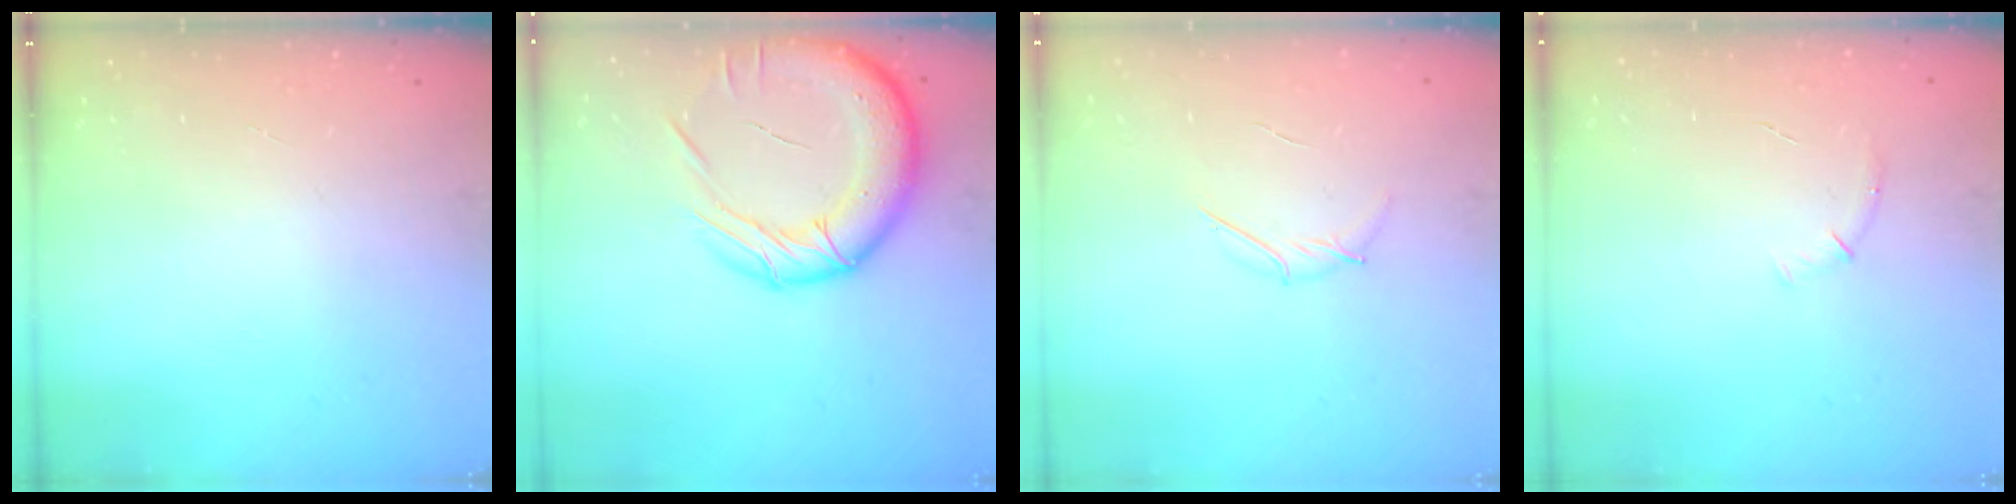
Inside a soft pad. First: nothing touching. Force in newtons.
{"total": 20.3, "press": 19.9, "slide": 4.2}
{"total": 4.1, "press": 4.0, "slide": 1.0}
{"total": 5.5, "press": 5.2, "slide": 1.6}